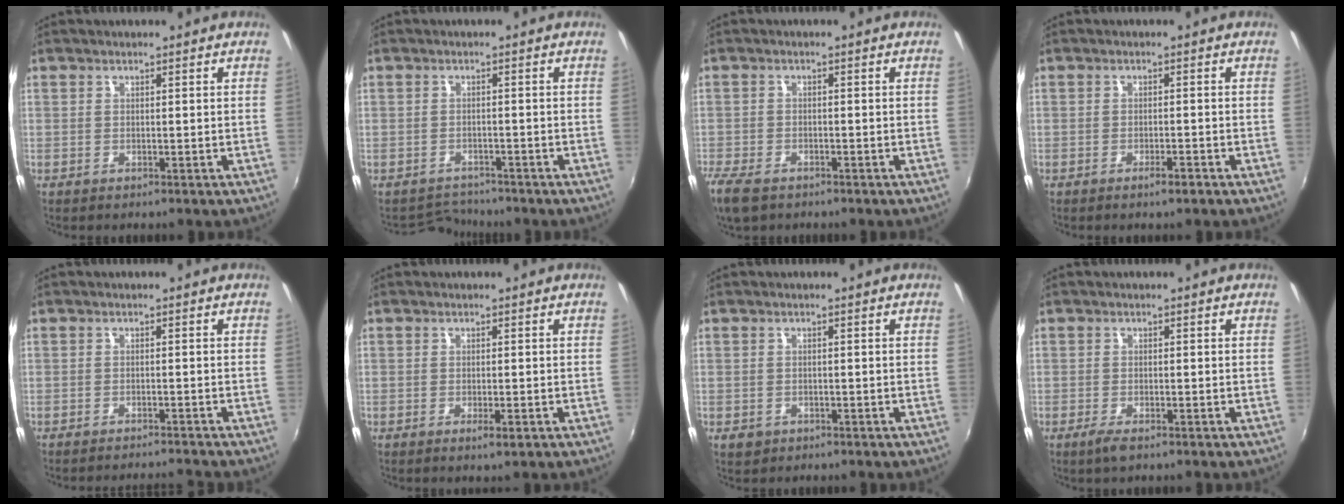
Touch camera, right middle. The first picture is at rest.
{"total": 3.1, "force": [-2.7, 1.2, -0.9], "torque": [0.002, 0.008, -0.050]}
{"total": 6.7, "force": [-4.8, 3.1, 3.4], "torque": [-0.095, -0.023, -0.097]}
{"total": 1.8, "force": [-1.3, 0.3, 1.2], "torque": [-0.022, -0.002, -0.022]}
{"total": 5.5, "force": [-5.3, 0.1, 1.6], "torque": [-0.041, -0.008, -0.078]}
{"total": 1.6, "force": [-0.8, 0.3, 1.4], "torque": [-0.026, -0.005, -0.012]}
{"total": 2.1, "force": [-1.0, 1.7, 0.8], "torque": [-0.017, -0.004, -0.013]}
{"total": 2.3, "force": [-1.5, 0.7, 1.6], "torque": [-0.036, -0.008, -0.030]}